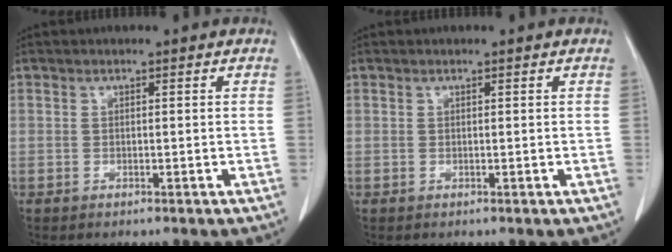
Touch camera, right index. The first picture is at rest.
{"total": 0.0}